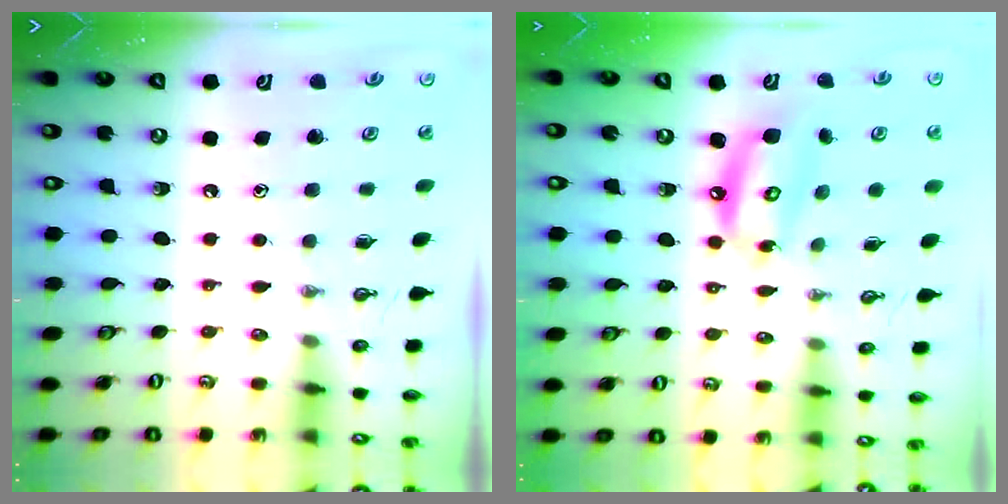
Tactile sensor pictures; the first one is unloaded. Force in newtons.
{"total": 11.7, "press": 11.6, "slide": 1.3}